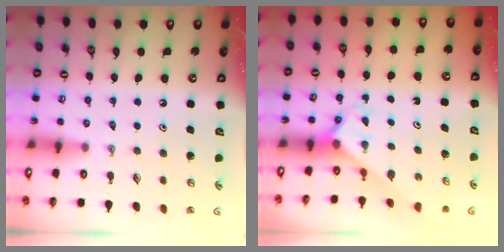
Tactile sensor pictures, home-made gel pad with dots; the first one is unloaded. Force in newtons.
{"total": 2.0, "press": 2.0, "slide": 0.1}